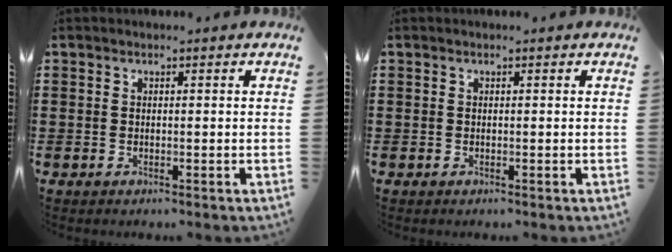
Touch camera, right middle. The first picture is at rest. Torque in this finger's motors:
{"motor_torque": [0.07, -0.05, 0.04, 0.00]}